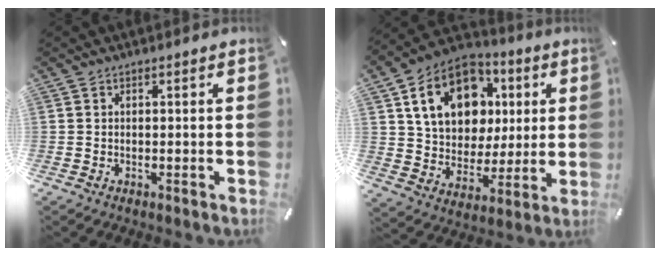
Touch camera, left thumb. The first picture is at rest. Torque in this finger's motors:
{"motor_torque": [2.50, 2.50, 1.66, -1.11, 0.29]}